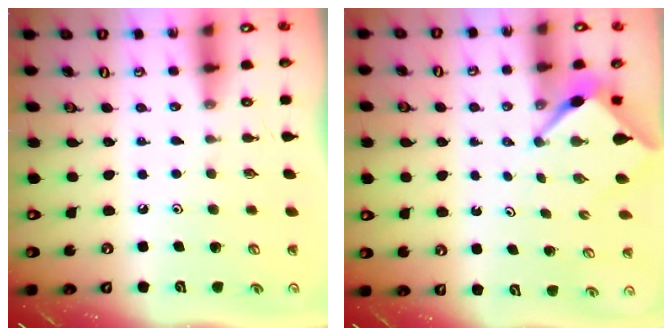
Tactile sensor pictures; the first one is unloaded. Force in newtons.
{"total": 2.8, "press": 2.8, "slide": 0.3}